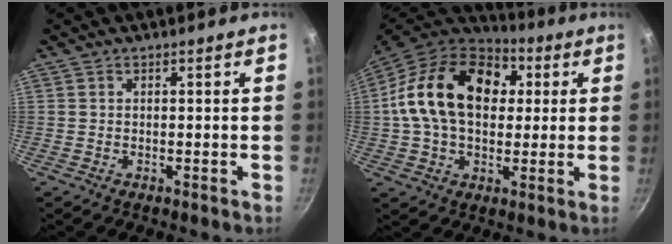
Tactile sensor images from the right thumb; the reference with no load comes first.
{"total": 22.3, "force": [3.9, 15.4, 15.7], "torque": [-0.253, 0.026, 0.052]}